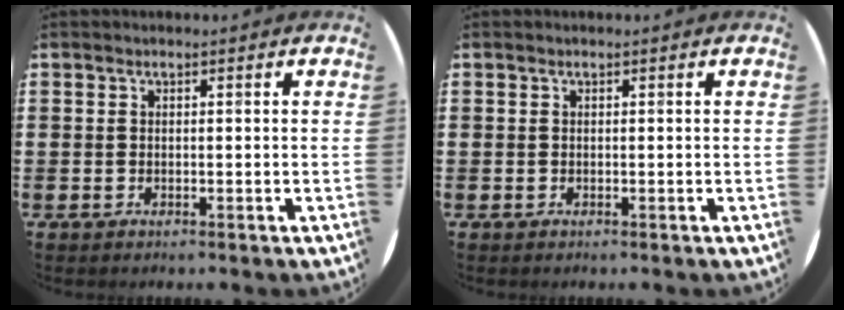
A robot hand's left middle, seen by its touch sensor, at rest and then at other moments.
{"total": 0.0}